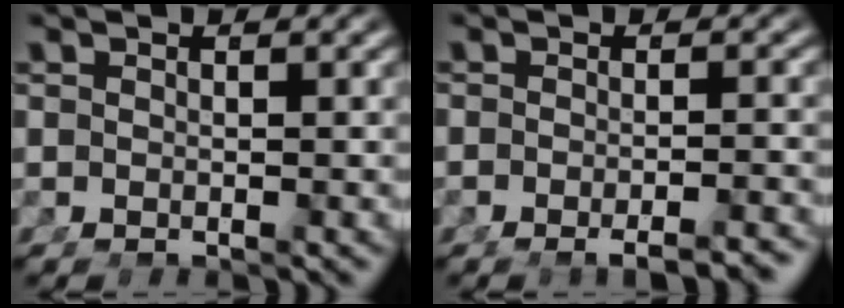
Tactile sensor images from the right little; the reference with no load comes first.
{"total": 3.0, "force": [-2.5, 0.6, 1.6], "torque": [-0.018, 0.005, -0.046]}